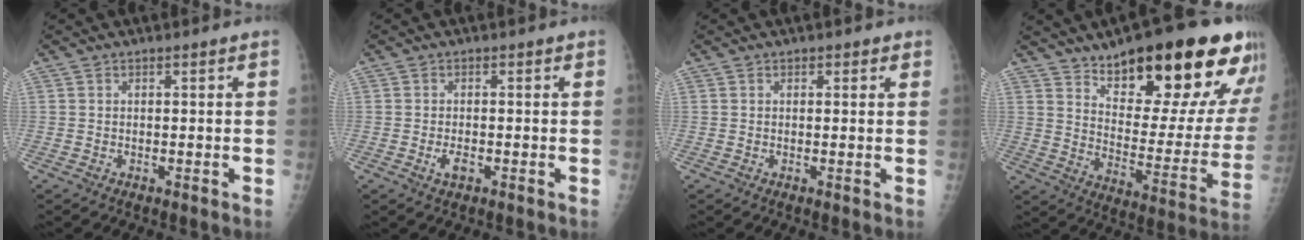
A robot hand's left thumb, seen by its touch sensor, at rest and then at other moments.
{"total": 2.2, "force": [-0.8, 1.2, 1.6], "torque": [-0.028, 0.000, -0.013]}
{"total": 1.2, "force": [0.7, 0.7, 0.6], "torque": [0.002, -0.002, 0.005]}
{"total": 26.0, "force": [16.5, 8.8, 18.1], "torque": [-0.209, -0.069, 0.244]}